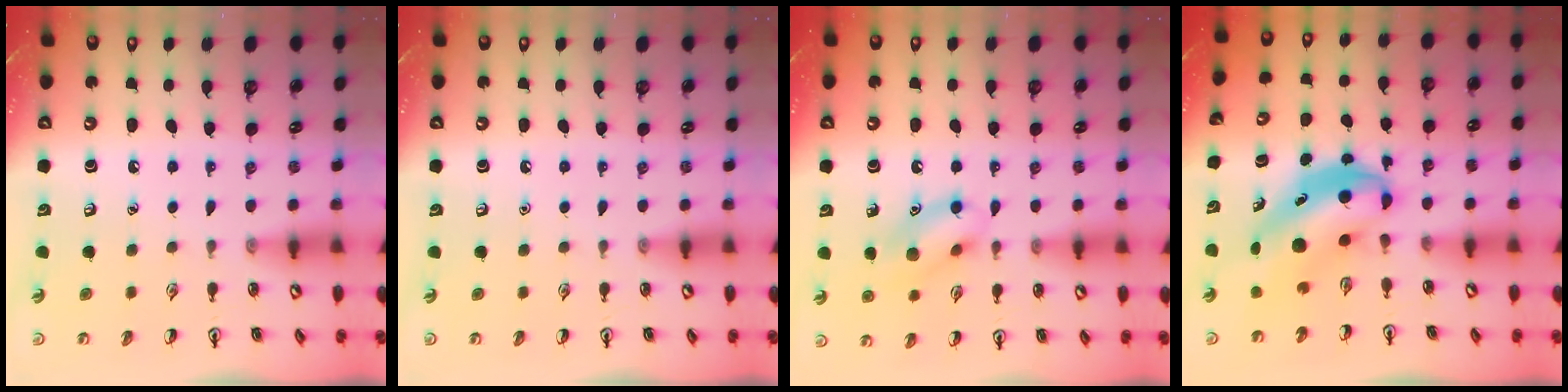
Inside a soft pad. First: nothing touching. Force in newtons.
{"total": 0.0}
{"total": 11.6, "press": 11.6, "slide": 0.6}
{"total": 6.6, "press": 6.4, "slide": 1.8}